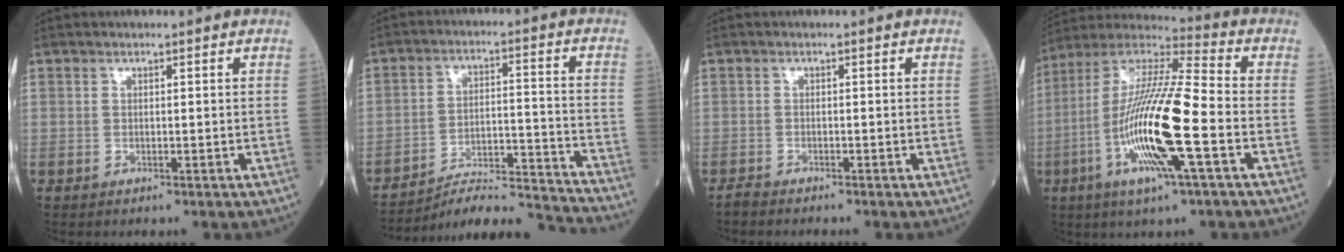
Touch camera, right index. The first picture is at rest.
{"total": 16.7, "force": [-16.3, -1.6, 3.2], "torque": [-0.048, 0.005, -0.246]}
{"total": 1.4, "force": [-1.3, -0.1, 0.2], "torque": [-0.012, -0.004, -0.027]}
{"total": 19.0, "force": [-5.0, 1.5, 18.2], "torque": [-0.371, -0.011, -0.098]}